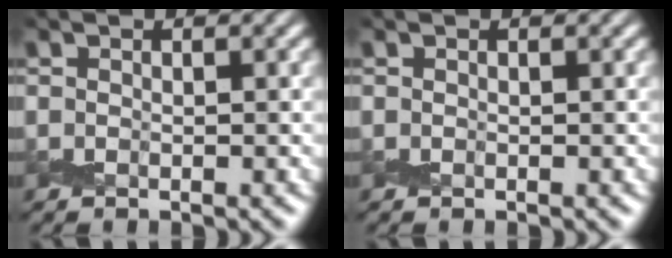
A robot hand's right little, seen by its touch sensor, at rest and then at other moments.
{"total": 0.0}